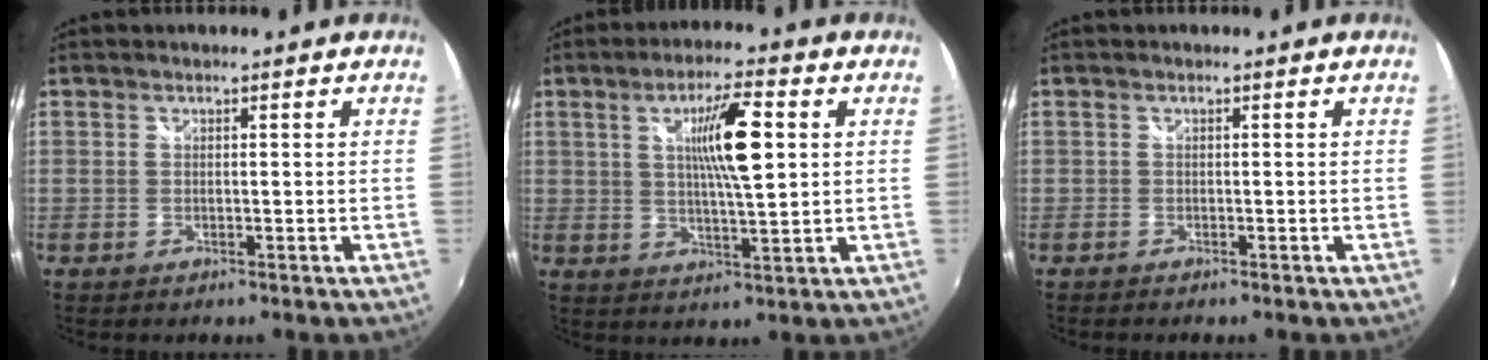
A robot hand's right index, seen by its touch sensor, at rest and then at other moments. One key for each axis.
{"total": 9.2, "fx": 2.9, "fy": 0.0, "fz": 8.7, "tx": -0.139, "ty": -0.003, "tz": 0.052}
{"total": 1.8, "fx": -0.1, "fy": -1.7, "fz": -0.7, "tx": 0.016, "ty": -0.011, "tz": -0.003}